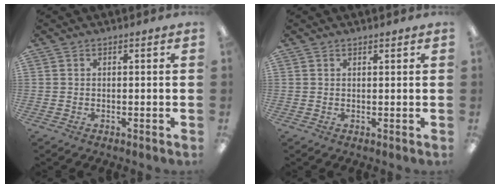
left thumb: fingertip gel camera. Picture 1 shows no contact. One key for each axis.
{"total": 0.9, "fx": 0.8, "fy": 0.2, "fz": 0.4, "tx": -0.009, "ty": 0.000, "tz": 0.014}